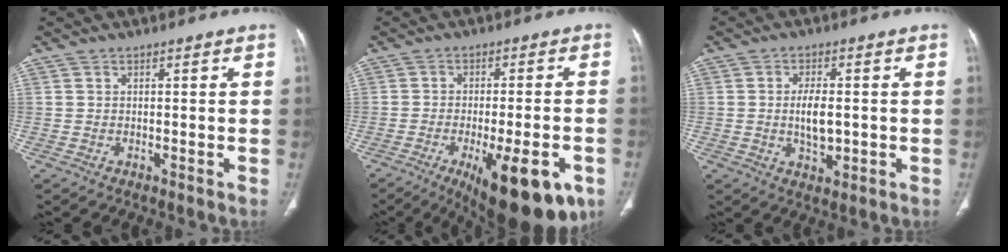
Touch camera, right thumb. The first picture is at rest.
{"total": 18.2, "force": [-8.5, 6.2, 14.9], "torque": [-0.160, 0.012, -0.109]}
{"total": 5.8, "force": [-0.3, 3.0, 5.0], "torque": [-0.082, -0.005, -0.003]}